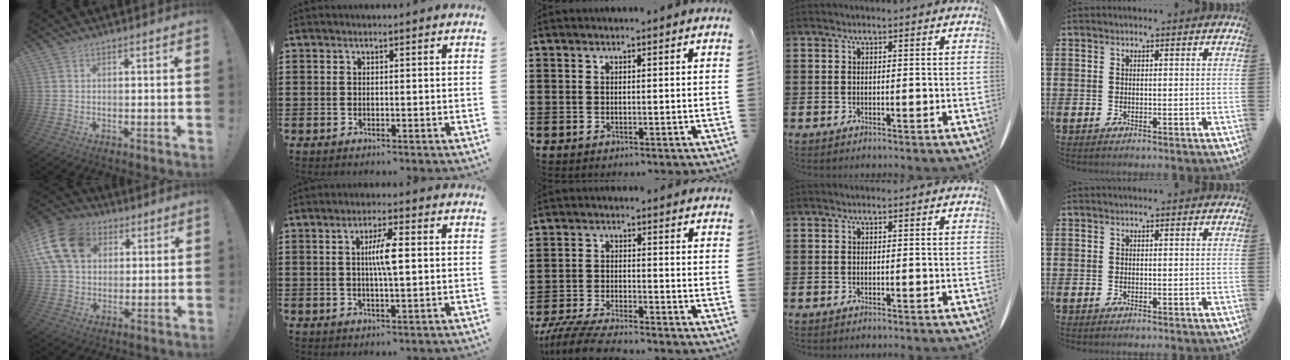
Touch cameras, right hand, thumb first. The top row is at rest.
{"thumb": {"total": 16.5, "force": [5.5, 12.5, 9.3], "torque": [-0.169, -0.007, 0.111]}, "index": {"total": 5.0, "force": [0.6, 0.8, 4.9], "torque": [-0.091, 0.002, 0.006]}, "middle": {"total": 5.7, "force": [-5.3, 0.5, 2.0], "torque": [-0.050, -0.007, -0.105]}}